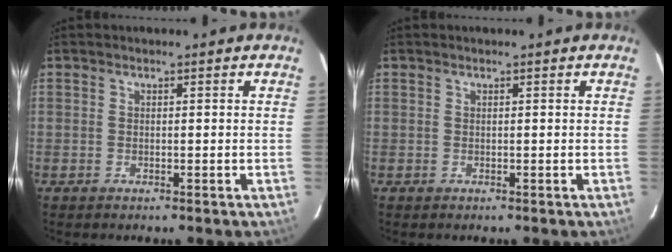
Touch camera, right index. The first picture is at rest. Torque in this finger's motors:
{"motor_torque": [0.03, 0.01, 0.01, 0.00]}